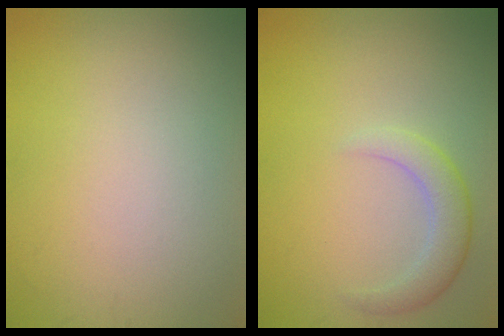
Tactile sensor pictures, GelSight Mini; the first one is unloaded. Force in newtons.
{"total": 2.8, "press": 2.8, "slide": 0.1}